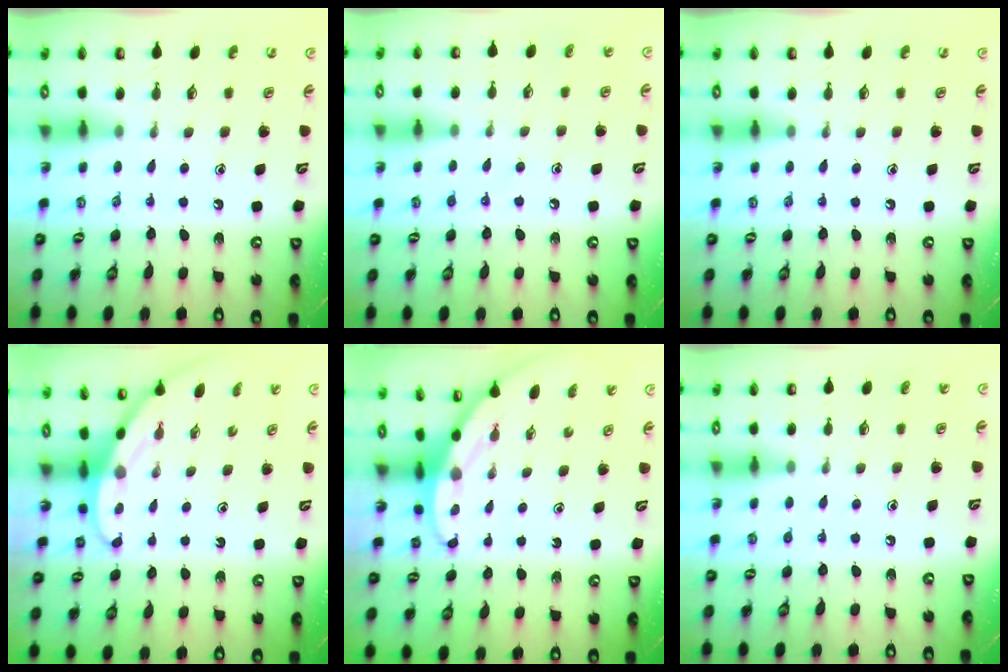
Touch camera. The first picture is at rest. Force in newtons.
{"total": 5.8, "press": 5.7, "slide": 0.8}
{"total": 0.0}
{"total": 3.4, "press": 3.4, "slide": 0.1}
{"total": 3.4, "press": 3.4, "slide": 0.1}
{"total": 2.0, "press": 2.0, "slide": 0.2}